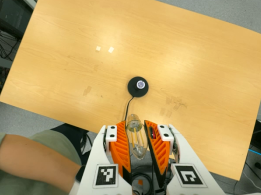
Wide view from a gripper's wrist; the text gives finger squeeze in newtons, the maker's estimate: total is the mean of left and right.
{"total": 19.0, "left": 20.0, "right": 18.1}